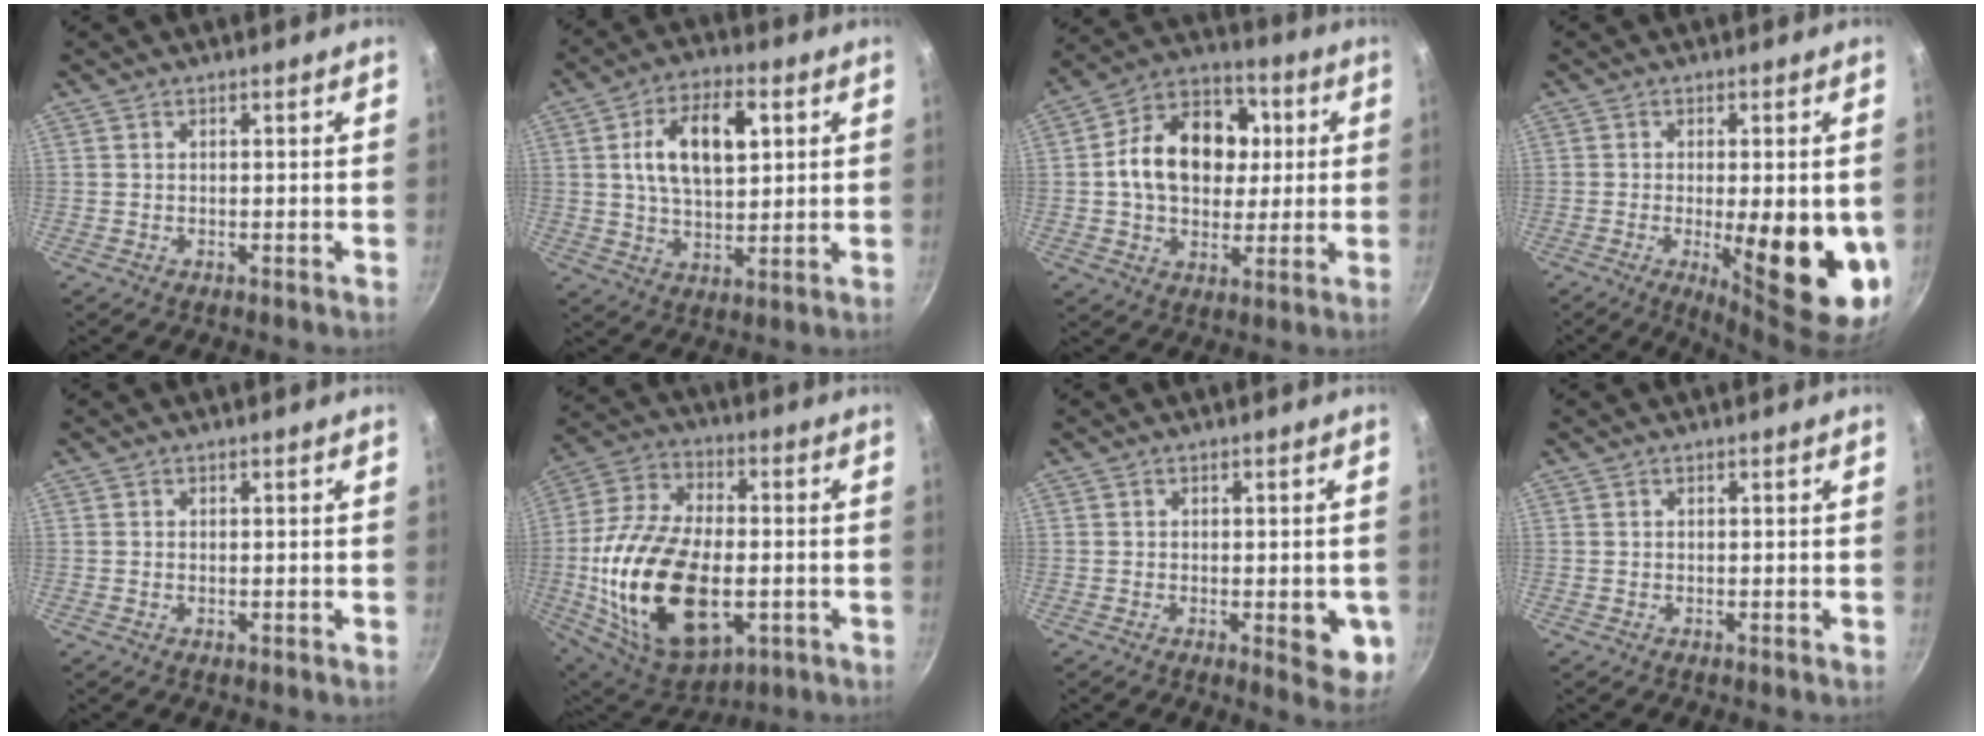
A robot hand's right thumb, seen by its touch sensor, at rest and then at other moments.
{"total": 13.3, "force": [3.3, 7.1, 10.8], "torque": [-0.171, 0.000, 0.057]}
{"total": 17.5, "force": [1.7, 12.8, 11.9], "torque": [-0.157, 0.021, 0.023]}
{"total": 17.0, "force": [-3.6, 5.4, 15.8], "torque": [-0.172, -0.022, -0.029]}
{"total": 0.0}
{"total": 26.6, "force": [-4.6, 15.0, 21.5], "torque": [-0.408, 0.006, -0.055]}
{"total": 6.7, "force": [-1.7, 2.6, 5.9], "torque": [-0.051, -0.008, -0.016]}
{"total": 0.0}